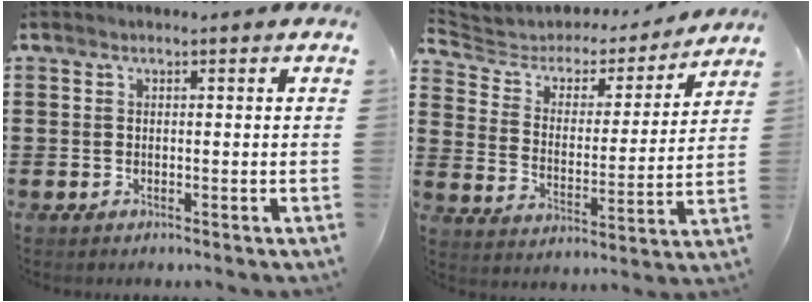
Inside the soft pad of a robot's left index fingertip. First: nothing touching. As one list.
[{"total": 3.9, "force": [3.3, 2.0, 0.7], "torque": [-0.040, -0.022, 0.047]}]